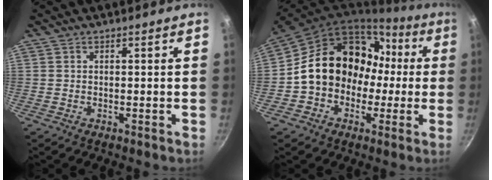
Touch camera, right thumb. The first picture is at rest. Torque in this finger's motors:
{"motor_torque": [0.92, 4.09, 1.42, -0.80, 0.17]}